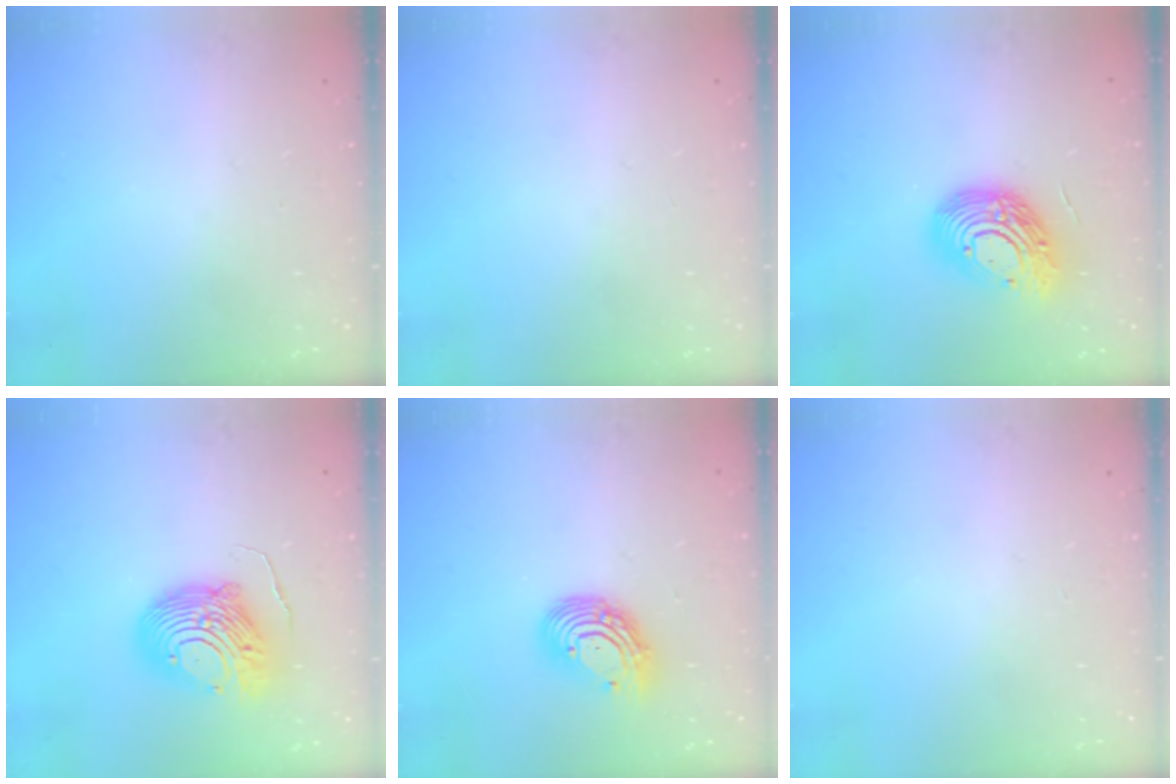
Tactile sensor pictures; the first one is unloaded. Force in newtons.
{"total": 0.0}
{"total": 15.7, "press": 15.7, "slide": 1.1}
{"total": 12.3, "press": 12.2, "slide": 1.2}
{"total": 10.8, "press": 10.8, "slide": 1.0}
{"total": 0.0}